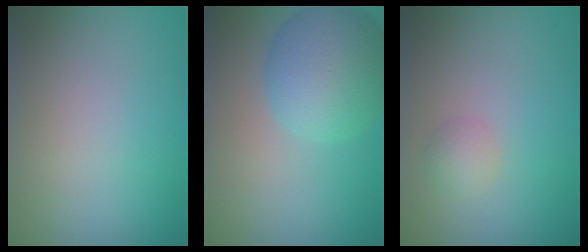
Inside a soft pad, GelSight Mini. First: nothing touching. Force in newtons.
{"total": 6.4, "press": 6.4, "slide": 0.3}
{"total": 1.5, "press": 1.5, "slide": 0.1}